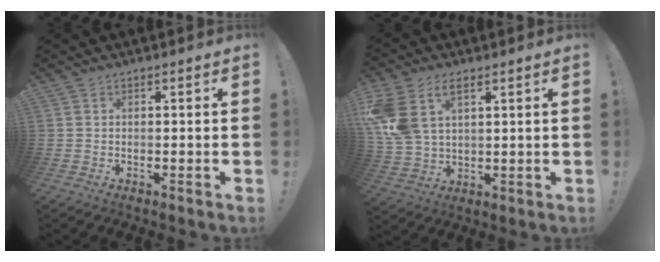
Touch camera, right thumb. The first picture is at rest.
{"total": 12.4, "force": [5.8, 7.6, 7.9], "torque": [-0.174, -0.022, 0.112]}